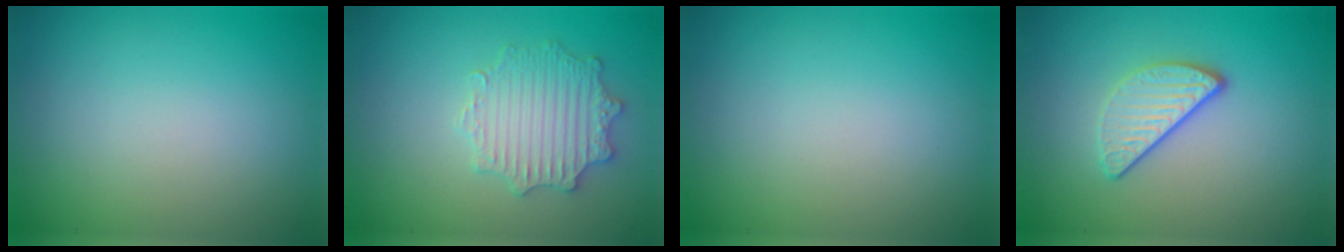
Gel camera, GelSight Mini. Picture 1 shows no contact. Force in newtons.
{"total": 3.5, "press": 3.4, "slide": 0.9}
{"total": 0.0}
{"total": 2.9, "press": 2.4, "slide": 1.6}